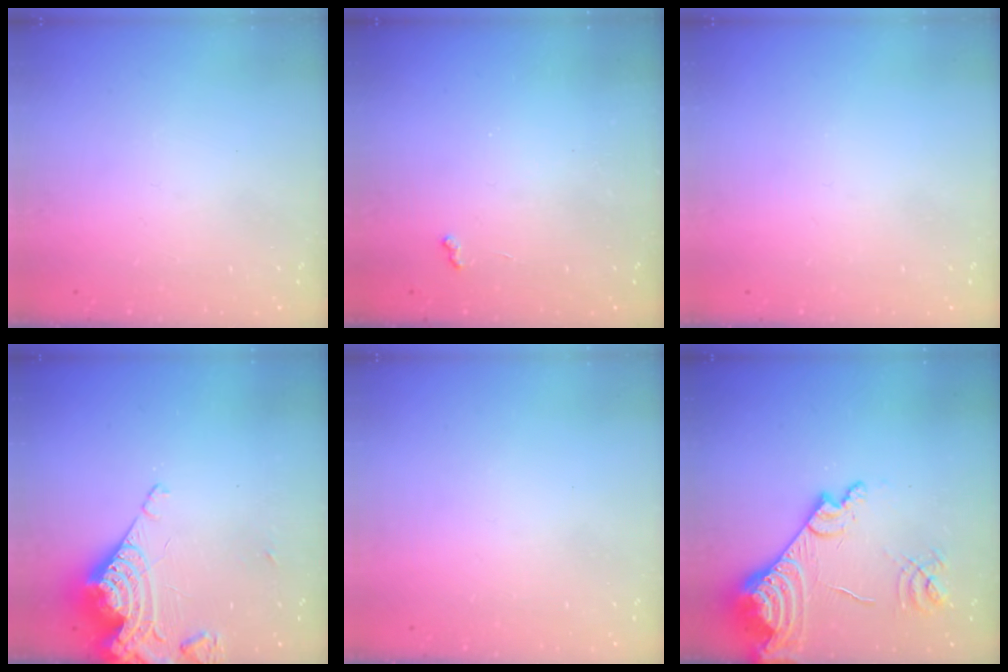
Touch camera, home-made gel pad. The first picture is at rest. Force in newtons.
{"total": 2.6, "press": 2.6, "slide": 0.4}
{"total": 0.0}
{"total": 14.1, "press": 14.0, "slide": 1.5}
{"total": 0.0}
{"total": 18.7, "press": 18.6, "slide": 2.5}